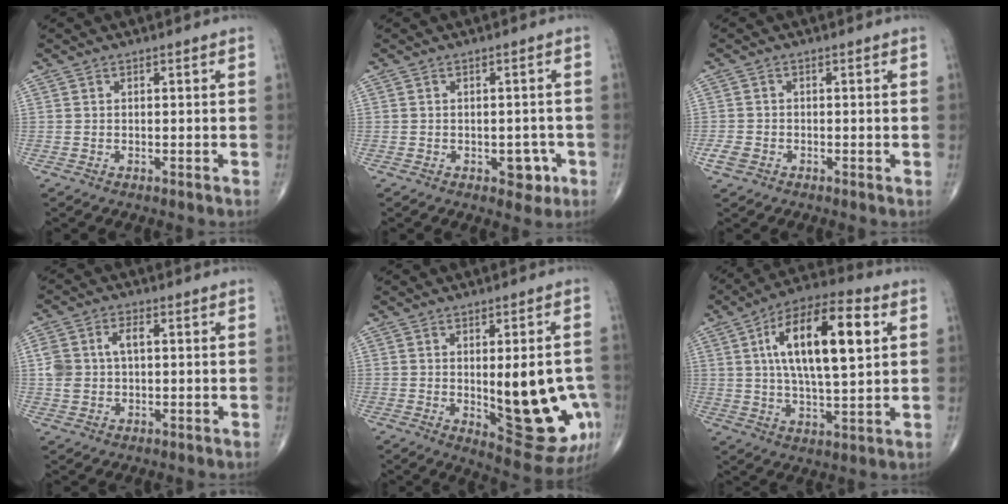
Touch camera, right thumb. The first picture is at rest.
{"total": 3.7, "force": [-1.4, 2.4, 2.5], "torque": [-0.007, 0.005, -0.015]}
{"total": 2.5, "force": [-1.1, 1.8, 1.3], "torque": [-0.028, -0.001, -0.021]}
{"total": 5.9, "force": [0.8, 3.7, 4.5], "torque": [-0.097, 0.013, 0.016]}
{"total": 17.5, "force": [-2.7, 6.8, 15.9], "torque": [-0.175, -0.012, -0.009]}
{"total": 18.6, "force": [4.9, 6.8, 16.6], "torque": [-0.276, 0.006, 0.077]}